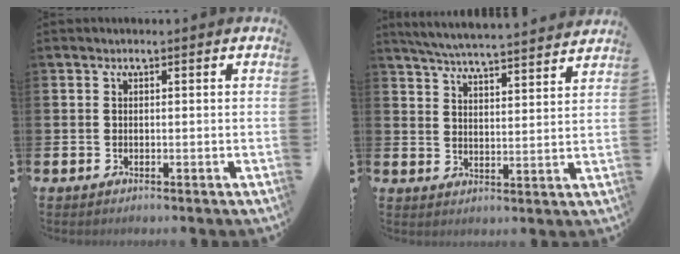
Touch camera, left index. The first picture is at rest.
{"total": 5.8, "force": [5.7, -0.1, 1.1], "torque": [-0.039, -0.044, 0.099]}